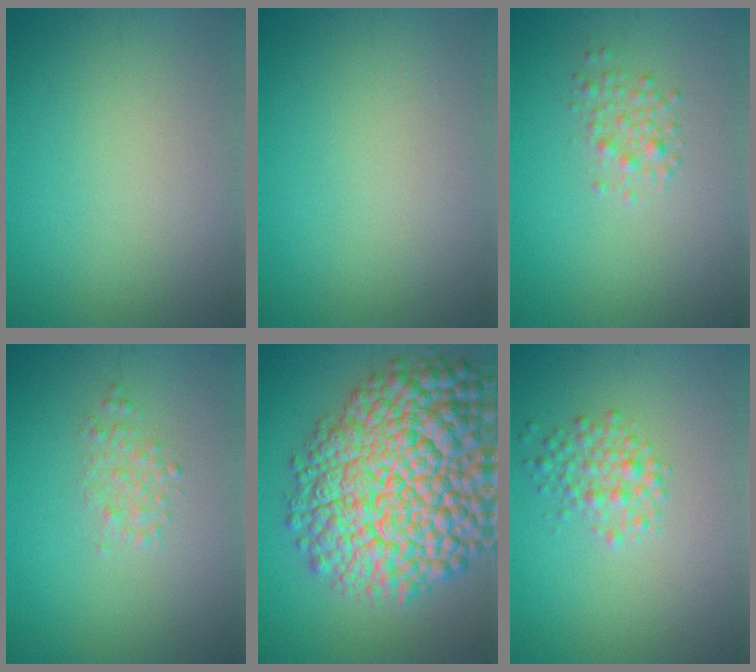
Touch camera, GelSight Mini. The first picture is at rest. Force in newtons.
{"total": 0.0}
{"total": 1.6, "press": 1.6, "slide": 0.1}
{"total": 1.4, "press": 1.4, "slide": 0.0}
{"total": 16.1, "press": 16.1, "slide": 0.6}
{"total": 2.4, "press": 2.4, "slide": 0.1}